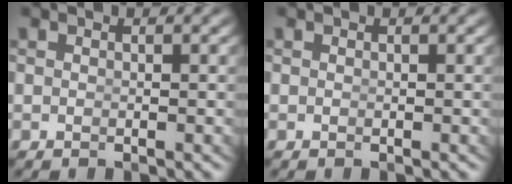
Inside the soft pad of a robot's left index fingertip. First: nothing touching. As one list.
[{"total": 0.0}]